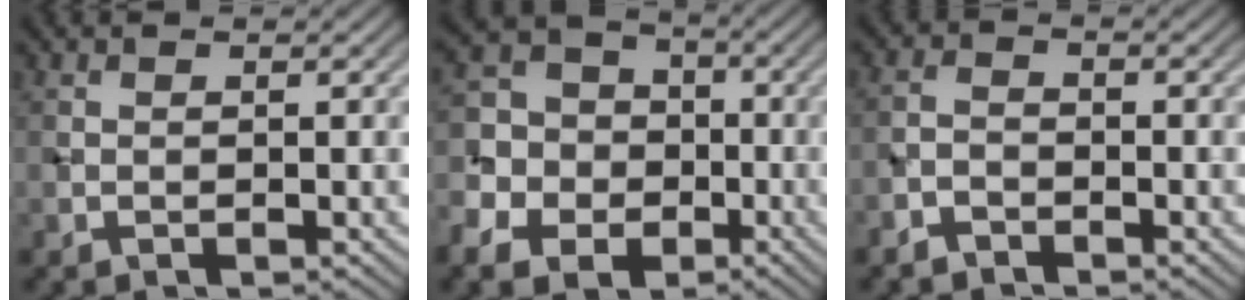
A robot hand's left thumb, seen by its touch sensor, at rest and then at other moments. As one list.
[{"total": 10.2, "force": [-4.6, 8.2, 4.1], "torque": [-0.111, -0.028, -0.109]}, {"total": 2.2, "force": [-2.0, 0.9, 0.5], "torque": [-0.007, 0.000, -0.047]}]